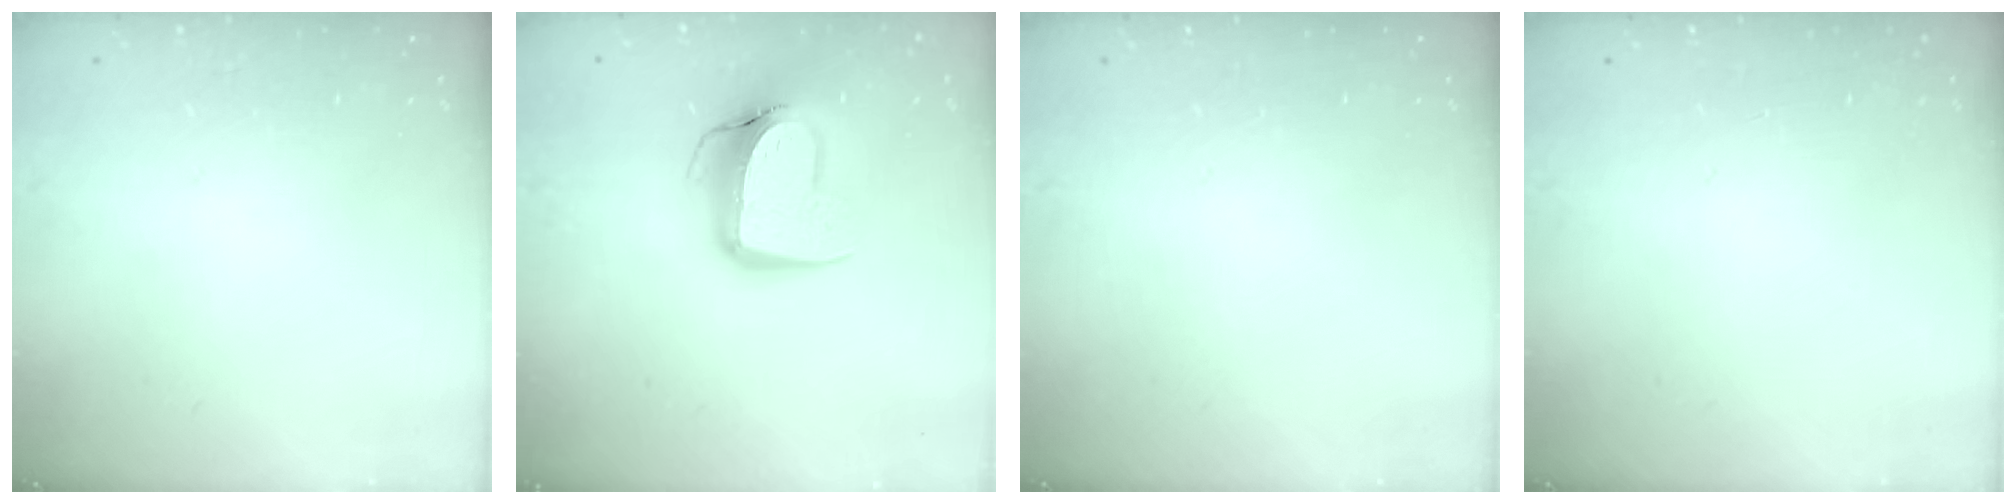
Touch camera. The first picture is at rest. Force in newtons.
{"total": 12.9, "press": 12.9, "slide": 1.2}
{"total": 0.0}
{"total": 0.0}